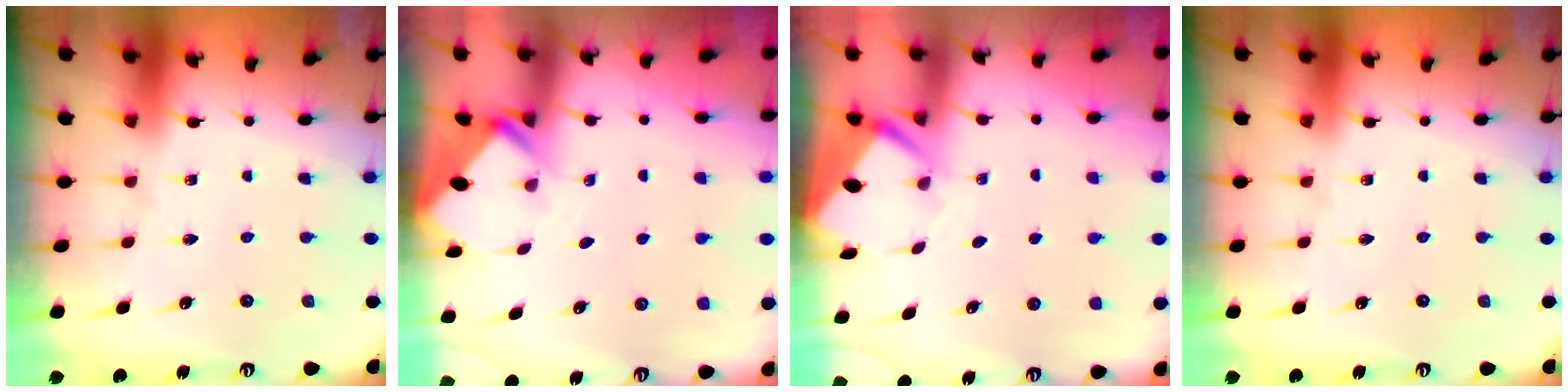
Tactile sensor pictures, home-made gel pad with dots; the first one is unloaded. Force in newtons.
{"total": 2.2, "press": 2.2, "slide": 0.1}
{"total": 3.8, "press": 3.8, "slide": 0.3}
{"total": 0.0}